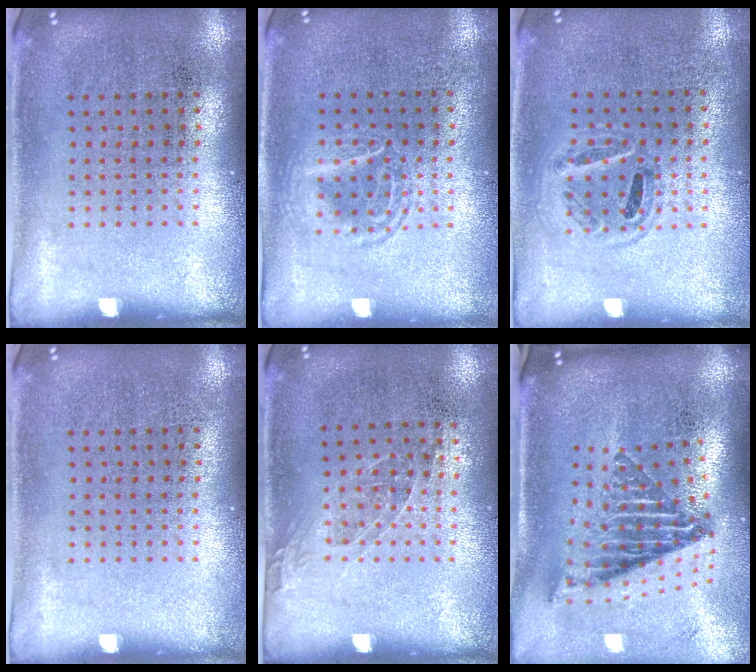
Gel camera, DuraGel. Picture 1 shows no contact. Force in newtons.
{"total": 1.1, "press": 1.1, "slide": 0.2}
{"total": 0.9, "press": 0.9, "slide": 0.3}
{"total": 0.0}
{"total": 1.0, "press": 0.8, "slide": 0.6}
{"total": 2.6, "press": 1.7, "slide": 1.9}